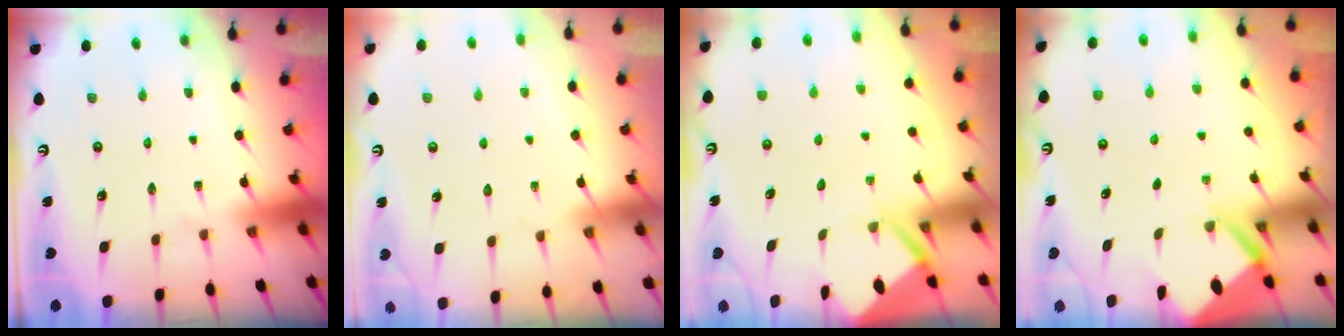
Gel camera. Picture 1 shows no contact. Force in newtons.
{"total": 2.3, "press": 2.3, "slide": 0.3}
{"total": 3.7, "press": 3.7, "slide": 0.3}
{"total": 2.7, "press": 2.7, "slide": 0.3}